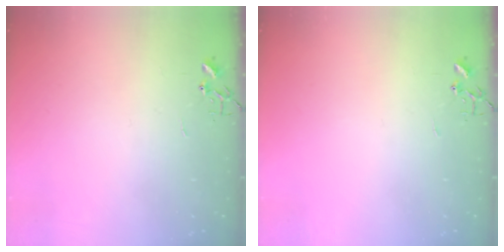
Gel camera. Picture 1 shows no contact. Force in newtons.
{"total": 0.0}